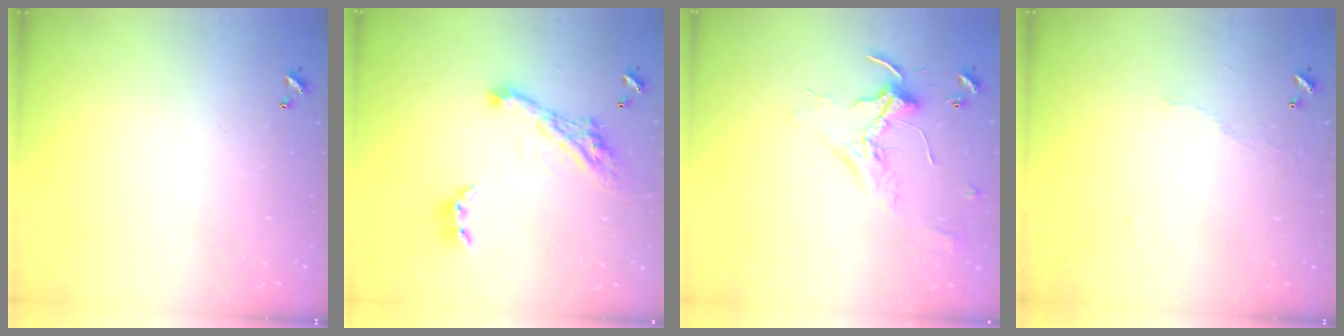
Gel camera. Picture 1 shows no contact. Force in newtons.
{"total": 13.4, "press": 13.3, "slide": 1.4}
{"total": 2.1, "press": 2.1, "slide": 0.5}
{"total": 2.9, "press": 2.8, "slide": 0.6}